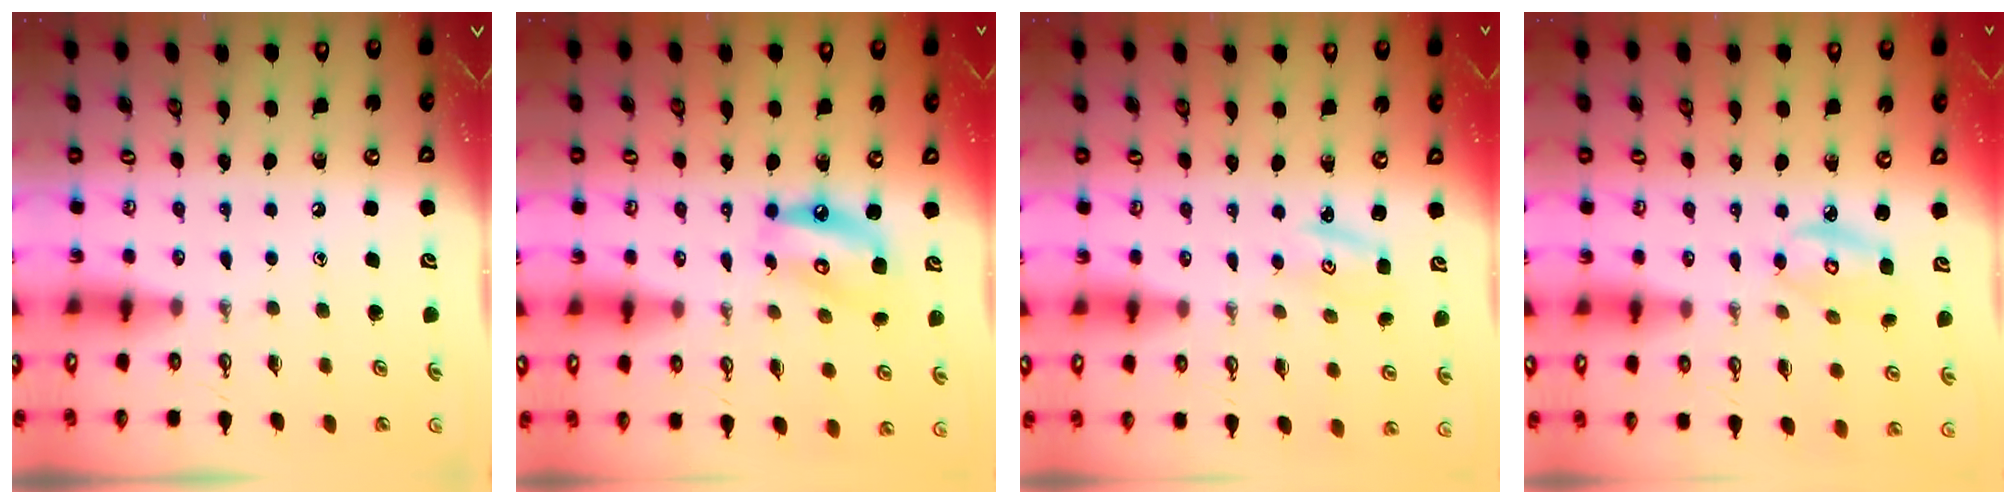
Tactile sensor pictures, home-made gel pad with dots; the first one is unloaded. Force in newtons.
{"total": 10.0, "press": 10.0, "slide": 0.7}
{"total": 1.5, "press": 1.5, "slide": 0.1}
{"total": 6.4, "press": 6.4, "slide": 0.3}